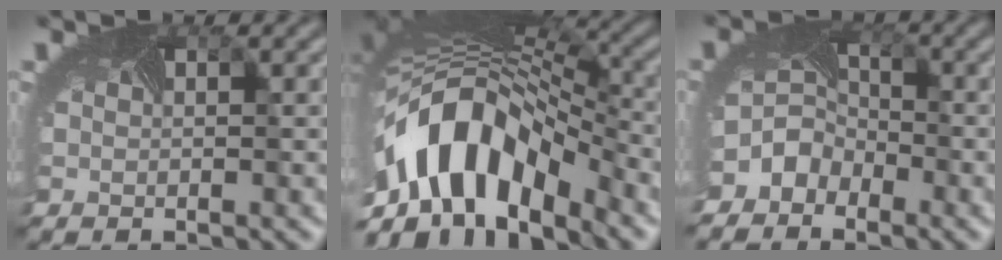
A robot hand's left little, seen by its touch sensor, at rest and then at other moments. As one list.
[{"total": 12.5, "force": [-5.3, 7.1, 8.9], "torque": [-0.173, -0.006, -0.090]}, {"total": 3.8, "force": [-2.7, 2.5, 0.9], "torque": [-0.008, -0.003, -0.058]}]